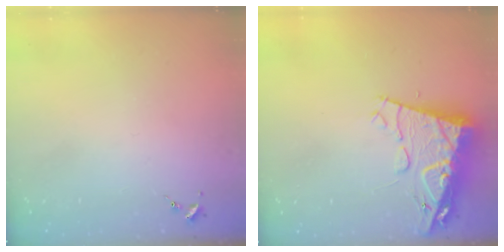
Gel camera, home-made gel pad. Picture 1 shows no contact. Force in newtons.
{"total": 15.9, "press": 15.8, "slide": 1.5}